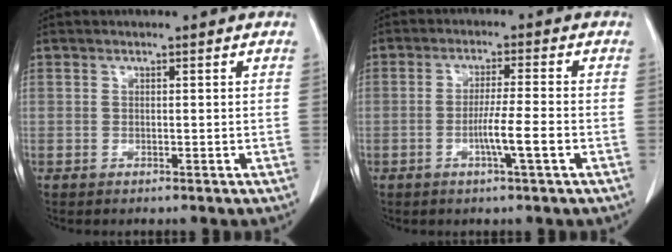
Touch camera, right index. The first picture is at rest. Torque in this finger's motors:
{"motor_torque": [0.72, -0.40, 0.41, 0.05]}